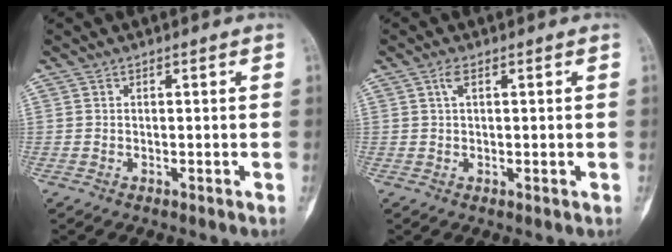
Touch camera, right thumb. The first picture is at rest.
{"total": 2.2, "force": [0.7, 0.7, 2.0], "torque": [-0.038, 0.003, 0.012]}